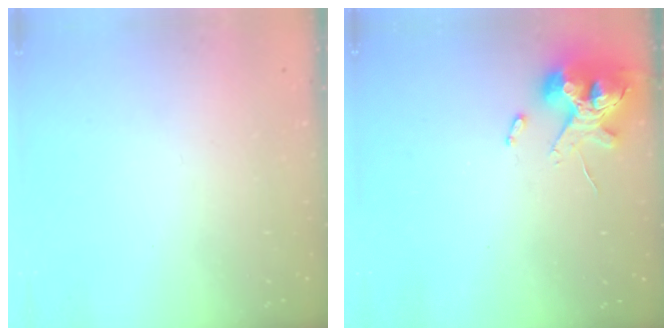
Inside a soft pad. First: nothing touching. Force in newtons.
{"total": 12.4, "press": 12.2, "slide": 1.8}